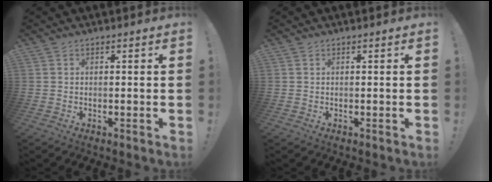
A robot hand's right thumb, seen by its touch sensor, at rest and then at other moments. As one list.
[{"total": 0.0}]